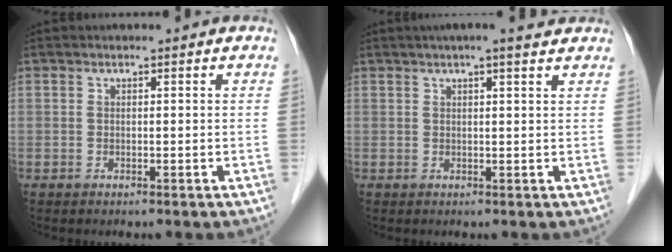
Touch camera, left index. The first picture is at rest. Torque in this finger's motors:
{"motor_torque": [0.61, -0.59, 0.22, 0.01]}